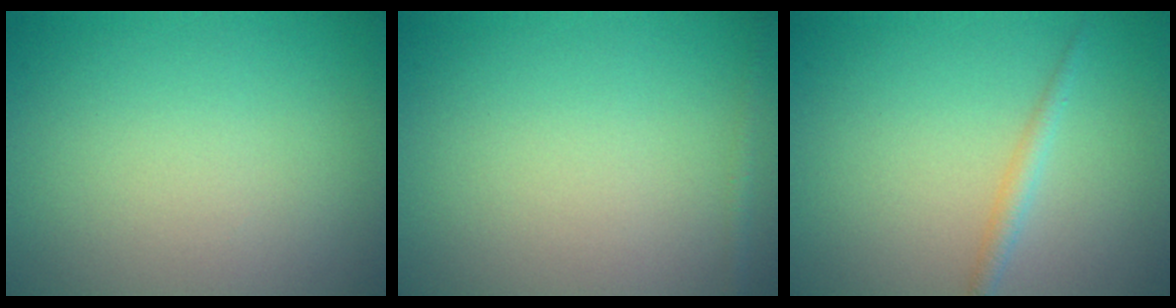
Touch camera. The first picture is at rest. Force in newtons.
{"total": 0.8, "press": 0.8, "slide": 0.0}
{"total": 1.4, "press": 1.4, "slide": 0.0}